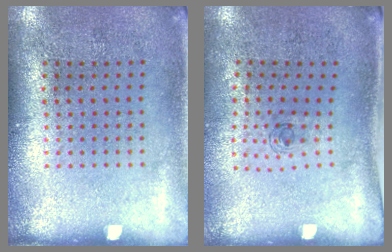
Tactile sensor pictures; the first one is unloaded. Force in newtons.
{"total": 0.6, "press": 0.2, "slide": 0.6}